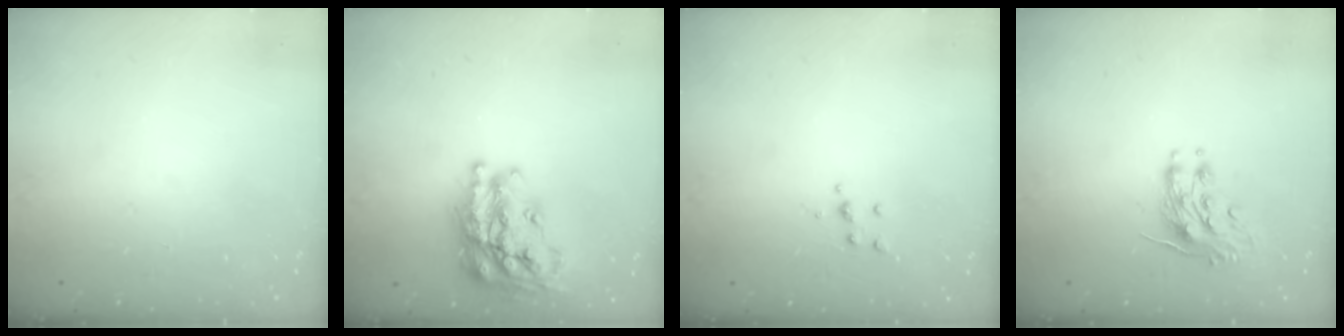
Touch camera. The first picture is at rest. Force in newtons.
{"total": 25.1, "press": 25.0, "slide": 2.0}
{"total": 3.8, "press": 3.6, "slide": 0.9}
{"total": 8.8, "press": 8.8, "slide": 0.4}